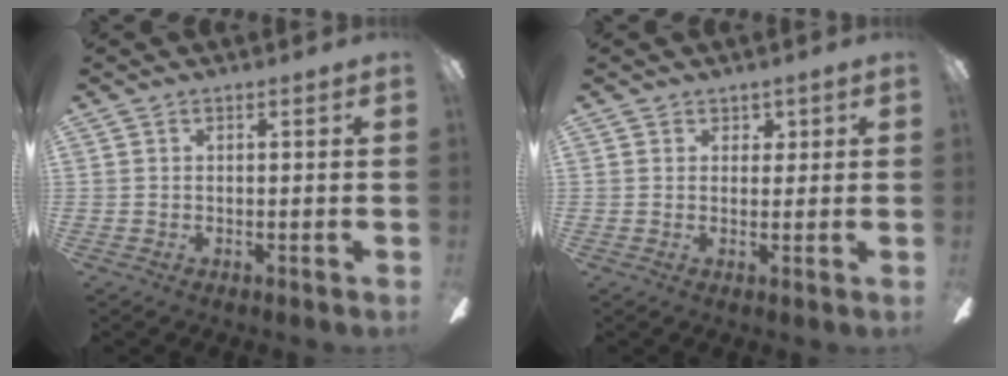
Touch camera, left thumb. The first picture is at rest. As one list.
[{"total": 1.6, "force": [1.1, 1.1, 0.1], "torque": [0.005, 0.000, 0.019]}]